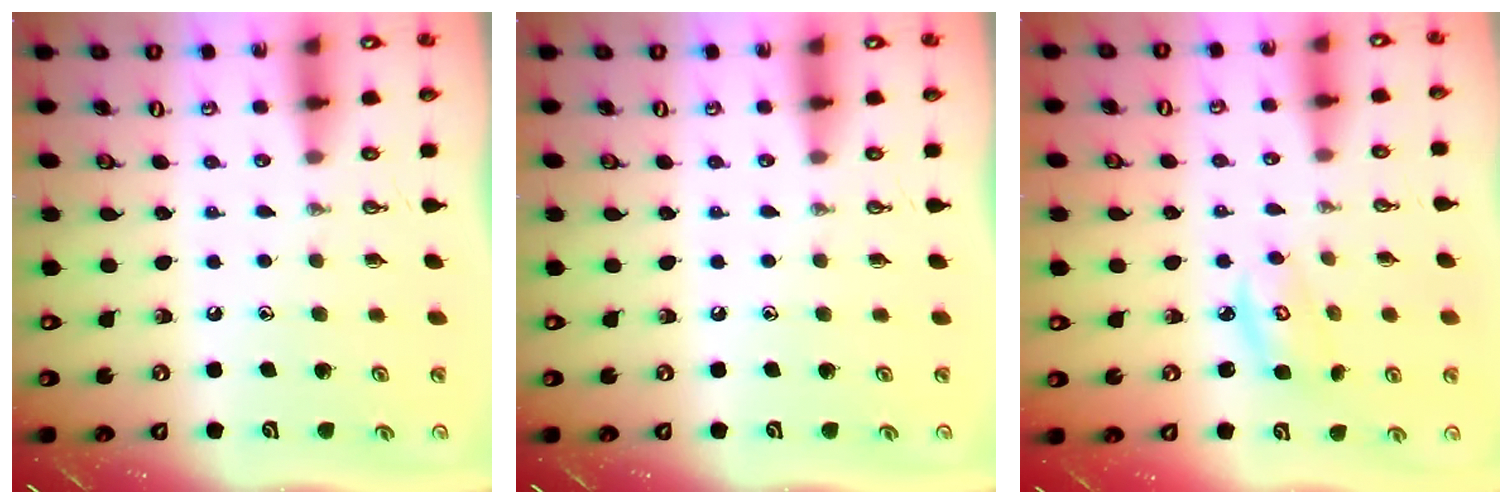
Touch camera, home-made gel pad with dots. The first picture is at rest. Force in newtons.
{"total": 0.0}
{"total": 3.7, "press": 3.7, "slide": 0.4}